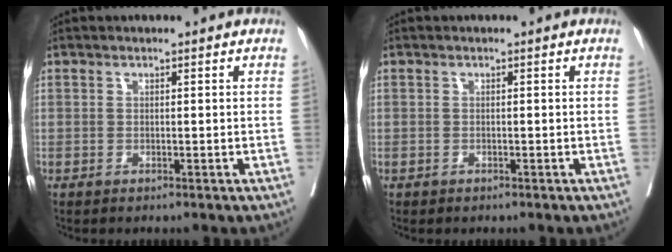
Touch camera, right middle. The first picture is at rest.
{"total": 0.0}